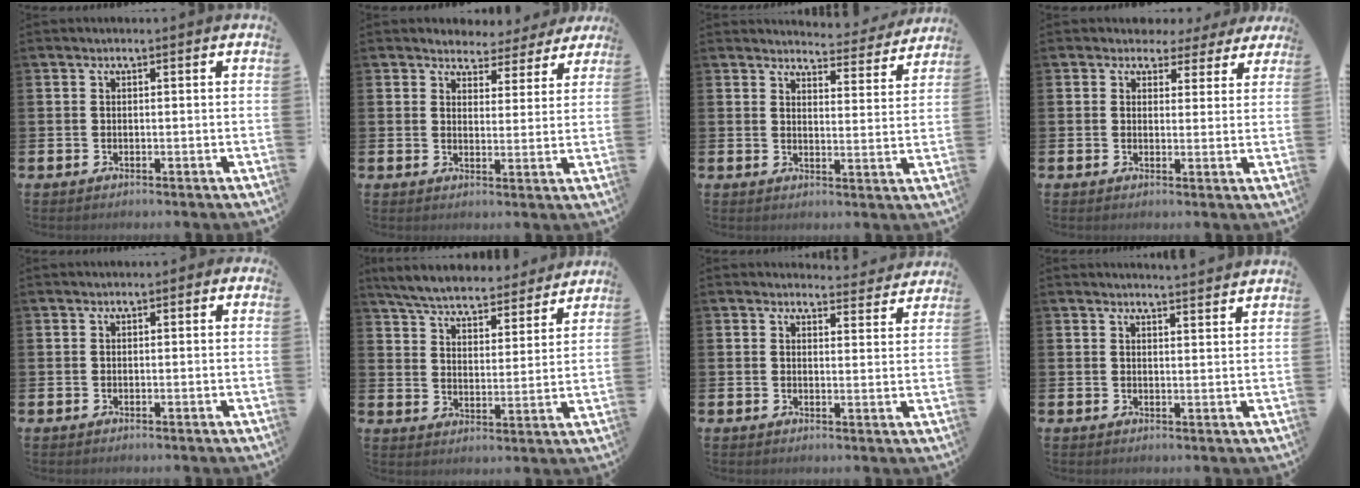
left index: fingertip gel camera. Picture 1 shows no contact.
{"total": 3.8, "force": [3.4, 1.7, 0.1], "torque": [-0.010, -0.025, 0.056]}
{"total": 4.2, "force": [4.1, 0.5, 0.2], "torque": [-0.008, -0.034, 0.070]}
{"total": 3.2, "force": [2.3, 2.2, 0.4], "torque": [-0.003, -0.013, 0.034]}
{"total": 0.5, "force": [-0.3, 0.4, 0.3], "torque": [-0.005, 0.003, -0.007]}
{"total": 6.2, "force": [6.0, 1.0, 1.2], "torque": [-0.056, -0.042, 0.104]}
{"total": 3.4, "force": [3.3, 0.5, 0.0], "torque": [0.001, -0.023, 0.059]}
{"total": 2.9, "force": [2.9, -0.4, -0.1], "torque": [0.005, -0.022, 0.051]}